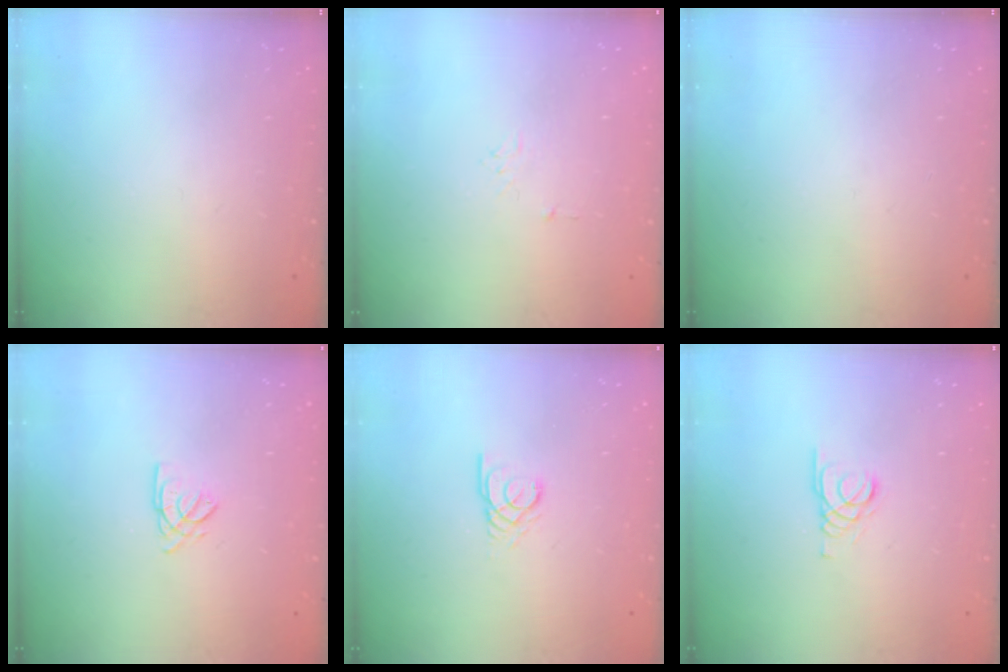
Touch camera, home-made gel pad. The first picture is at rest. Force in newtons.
{"total": 4.9, "press": 4.9, "slide": 0.5}
{"total": 0.0}
{"total": 2.6, "press": 2.6, "slide": 0.1}
{"total": 2.6, "press": 2.6, "slide": 0.1}
{"total": 1.4, "press": 1.4, "slide": 0.2}